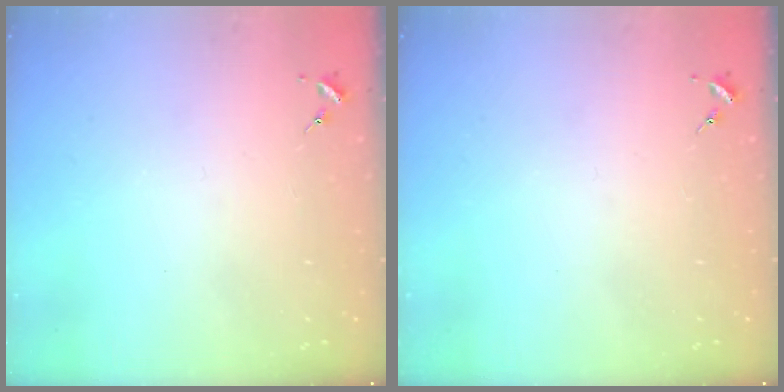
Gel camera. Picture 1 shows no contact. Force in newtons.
{"total": 0.0}